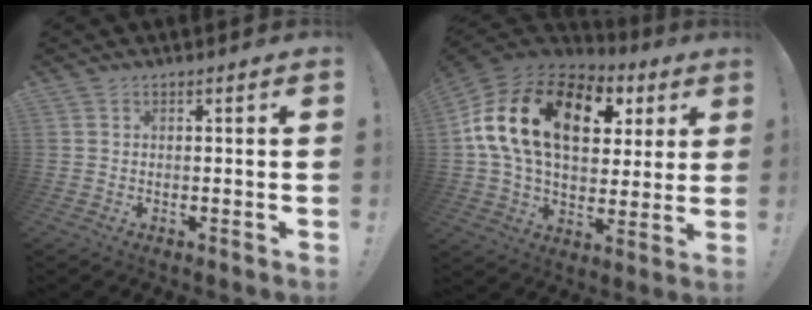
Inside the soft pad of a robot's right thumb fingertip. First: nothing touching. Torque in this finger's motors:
{"motor_torque": [2.51, 2.51, 1.10, -0.55, 0.65]}